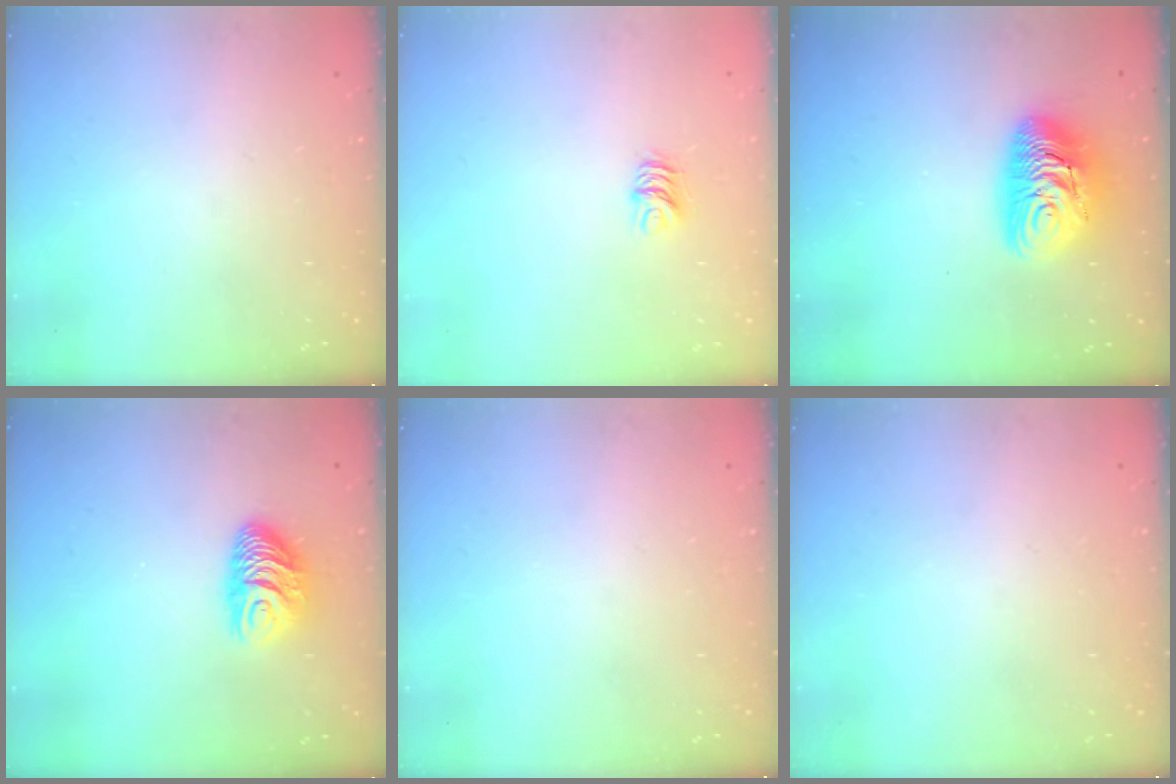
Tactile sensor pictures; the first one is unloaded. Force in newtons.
{"total": 5.3, "press": 5.2, "slide": 0.4}
{"total": 12.0, "press": 11.9, "slide": 1.2}
{"total": 9.5, "press": 9.4, "slide": 0.9}
{"total": 0.0}
{"total": 0.0}